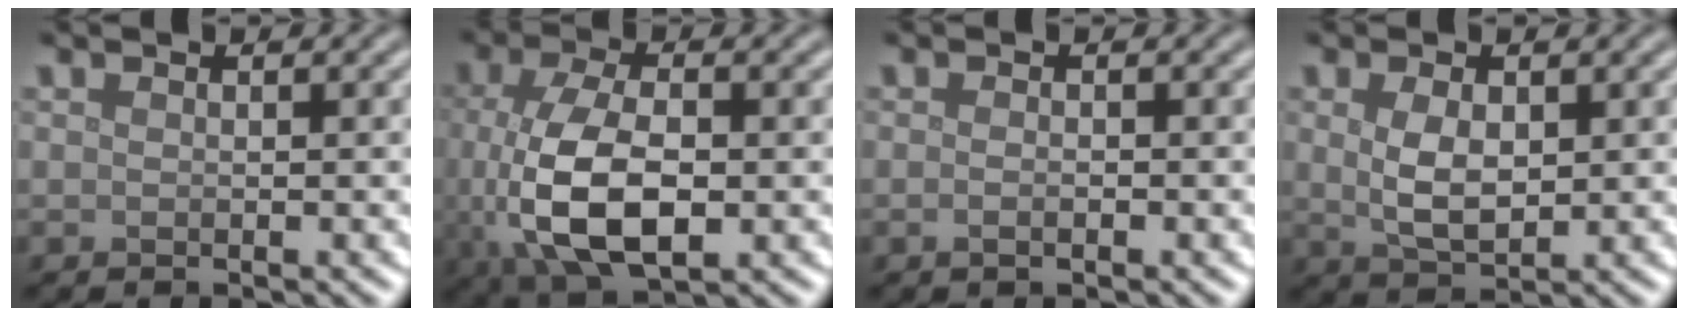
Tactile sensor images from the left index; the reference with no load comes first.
{"total": 9.1, "force": [-1.0, 4.7, 7.7], "torque": [-0.168, -0.016, -0.012]}
{"total": 0.8, "force": [-0.3, 0.3, 0.7], "torque": [-0.014, -0.002, -0.006]}
{"total": 3.4, "force": [0.5, 1.9, 2.8], "torque": [-0.064, -0.003, 0.015]}